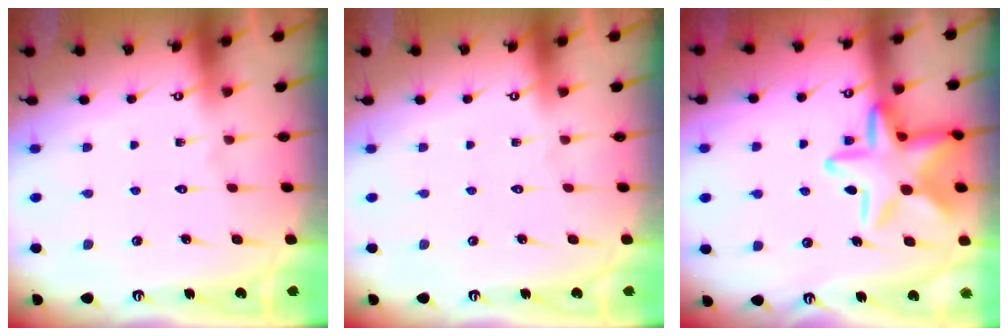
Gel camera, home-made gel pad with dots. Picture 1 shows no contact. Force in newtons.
{"total": 0.0}
{"total": 17.8, "press": 17.7, "slide": 0.9}